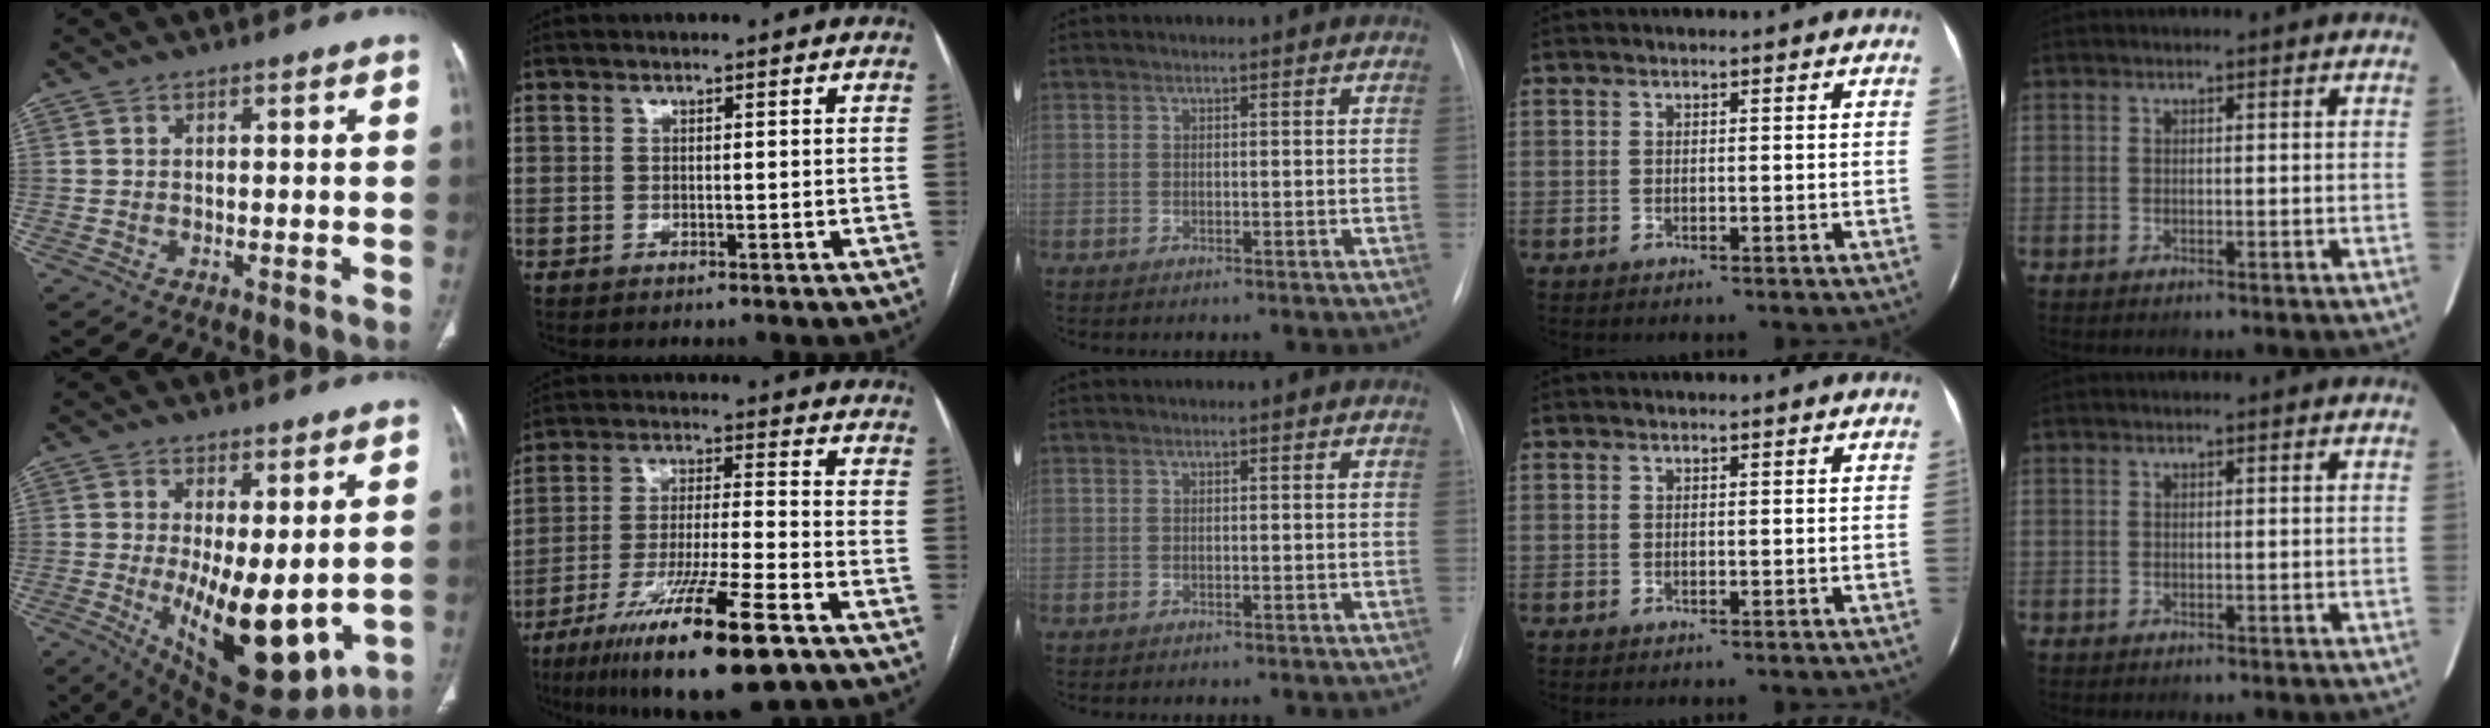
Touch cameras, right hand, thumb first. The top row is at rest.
{"thumb": {"total": 16.0, "force": [-1.6, 6.7, 14.4], "torque": [-0.212, -0.035, -0.001]}, "index": {"total": 17.9, "force": [-10.8, 1.3, 14.2], "torque": [-0.250, -0.043, -0.187]}}